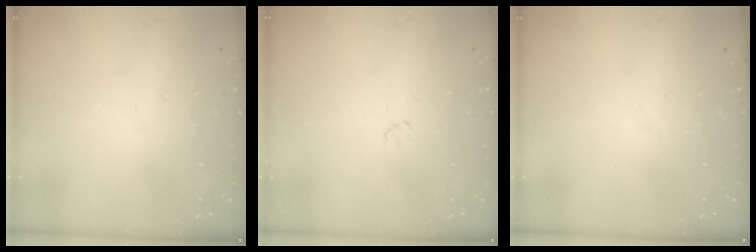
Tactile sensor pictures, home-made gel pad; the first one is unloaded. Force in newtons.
{"total": 4.1, "press": 4.0, "slide": 0.5}
{"total": 0.0}